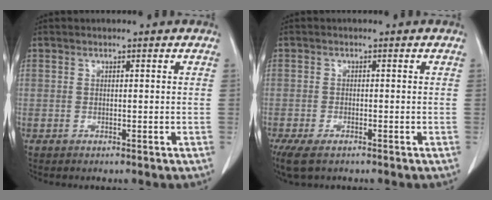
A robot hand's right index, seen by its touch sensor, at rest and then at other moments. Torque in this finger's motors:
{"motor_torque": [0.53, -0.52, 0.12, 0.06]}